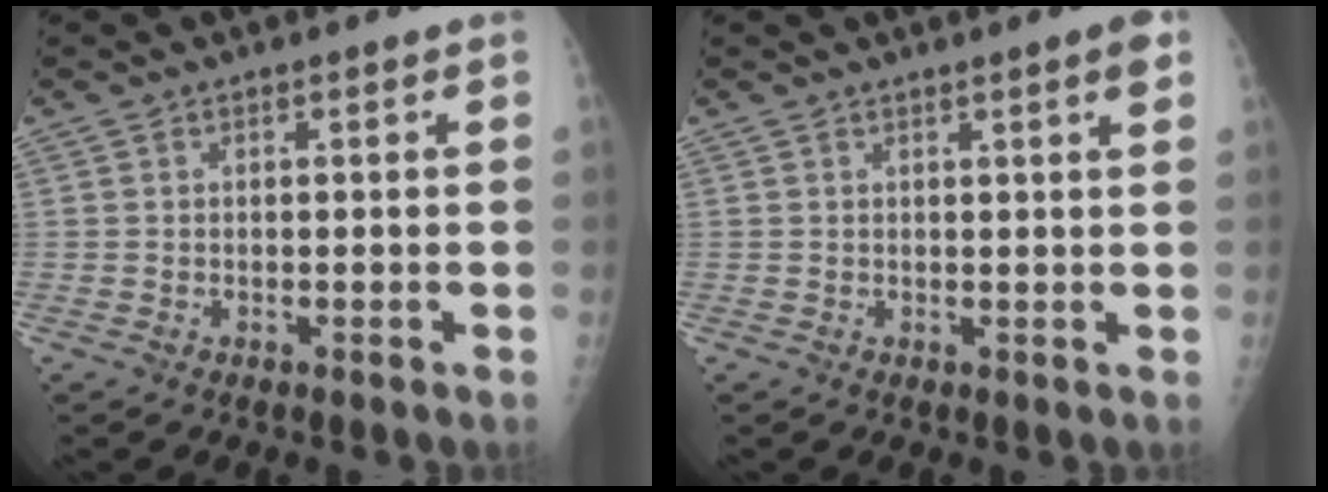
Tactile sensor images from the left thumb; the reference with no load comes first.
{"total": 3.0, "force": [1.6, 0.1, 2.6], "torque": [-0.035, -0.006, 0.021]}